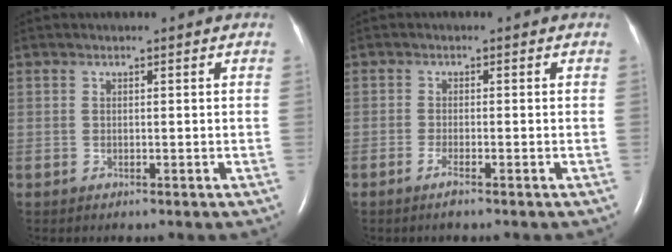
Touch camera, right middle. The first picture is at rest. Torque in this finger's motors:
{"motor_torque": [0.41, -0.37, 0.04, 0.03]}